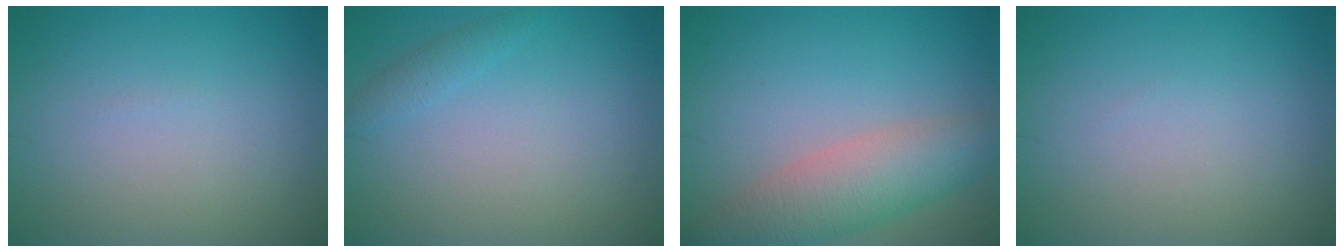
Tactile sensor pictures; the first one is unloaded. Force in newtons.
{"total": 1.2, "press": 1.2, "slide": 0.1}
{"total": 5.7, "press": 5.6, "slide": 0.1}
{"total": 0.0}